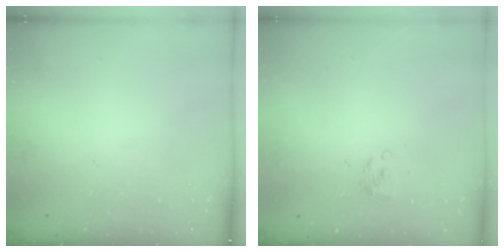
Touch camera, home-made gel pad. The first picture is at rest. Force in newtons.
{"total": 2.0, "press": 1.8, "slide": 0.9}